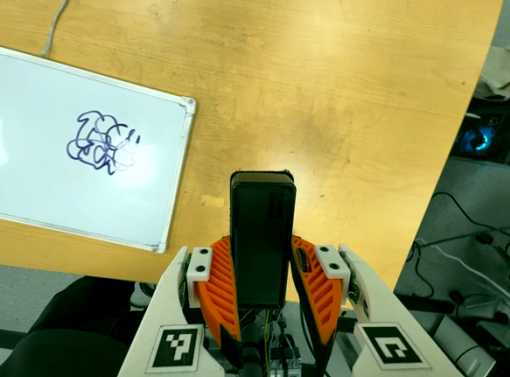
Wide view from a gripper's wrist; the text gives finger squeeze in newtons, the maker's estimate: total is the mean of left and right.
{"total": 4.2, "left": 2.7, "right": 5.7}